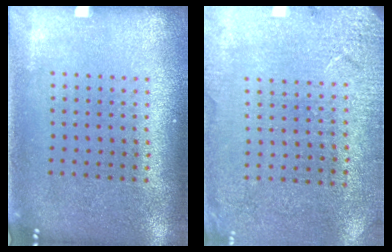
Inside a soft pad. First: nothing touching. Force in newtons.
{"total": 2.6, "press": 2.6, "slide": 0.4}